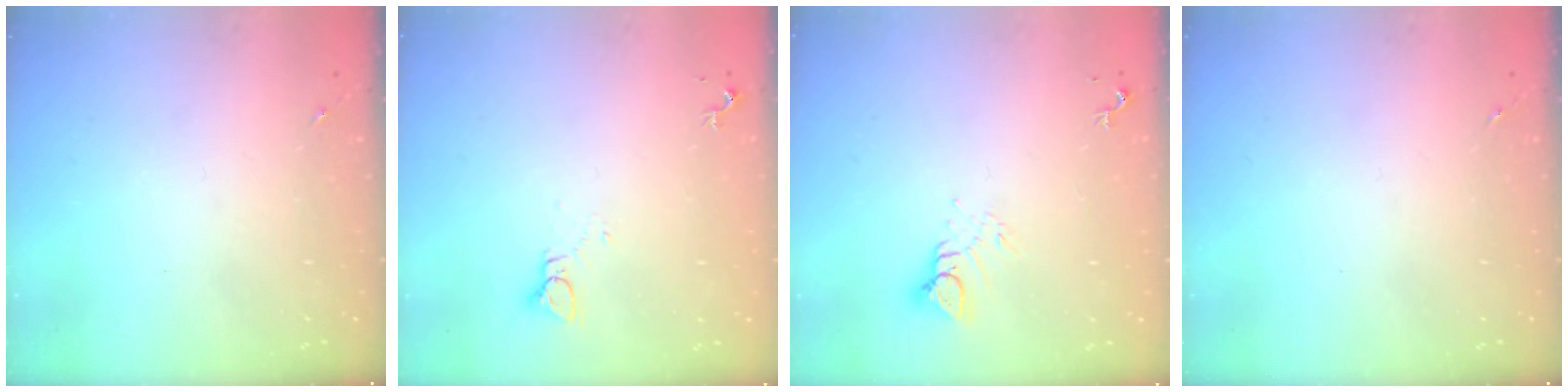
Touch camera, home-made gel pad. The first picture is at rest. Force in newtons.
{"total": 2.7, "press": 2.7, "slide": 0.2}
{"total": 5.9, "press": 5.9, "slide": 0.2}
{"total": 0.0}